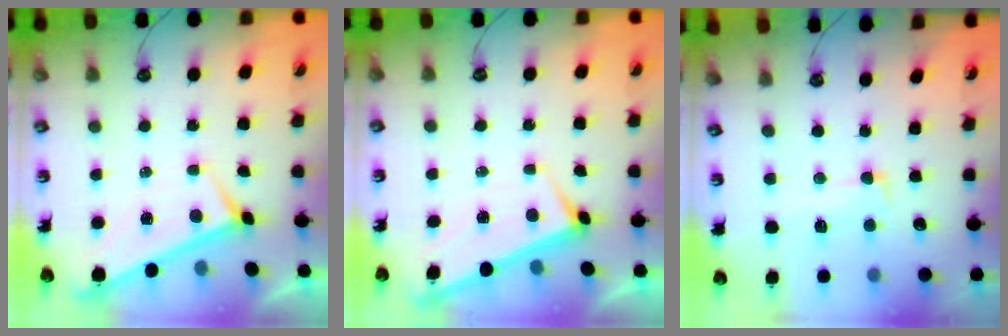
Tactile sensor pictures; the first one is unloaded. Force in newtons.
{"total": 1.1, "press": 1.0, "slide": 0.3}
{"total": 1.7, "press": 1.4, "slide": 1.1}